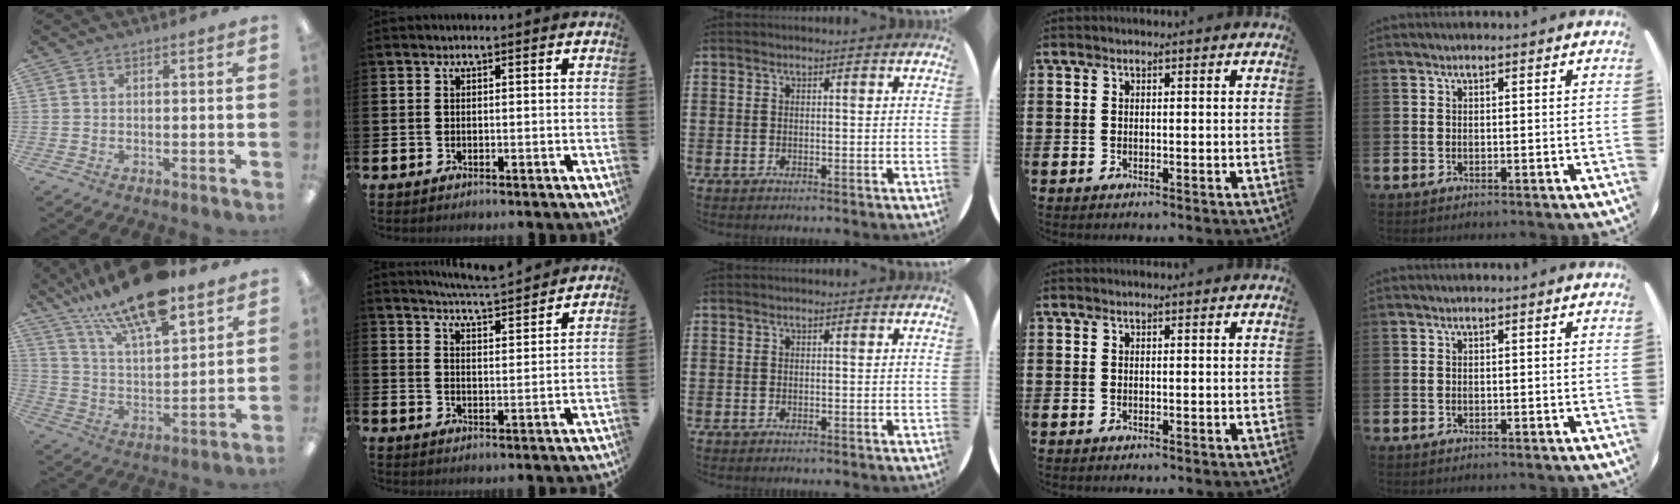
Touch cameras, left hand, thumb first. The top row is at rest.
{"thumb": {"total": 19.5, "force": [15.2, 5.8, 10.7], "torque": [-0.194, -0.093, 0.262]}, "index": {"total": 5.8, "force": [5.8, -0.2, 0.6], "torque": [-0.024, -0.039, 0.102]}}